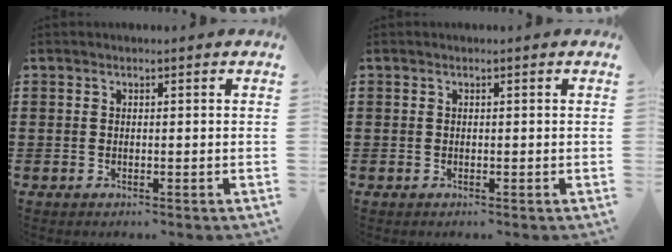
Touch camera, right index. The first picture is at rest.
{"total": 0.0}